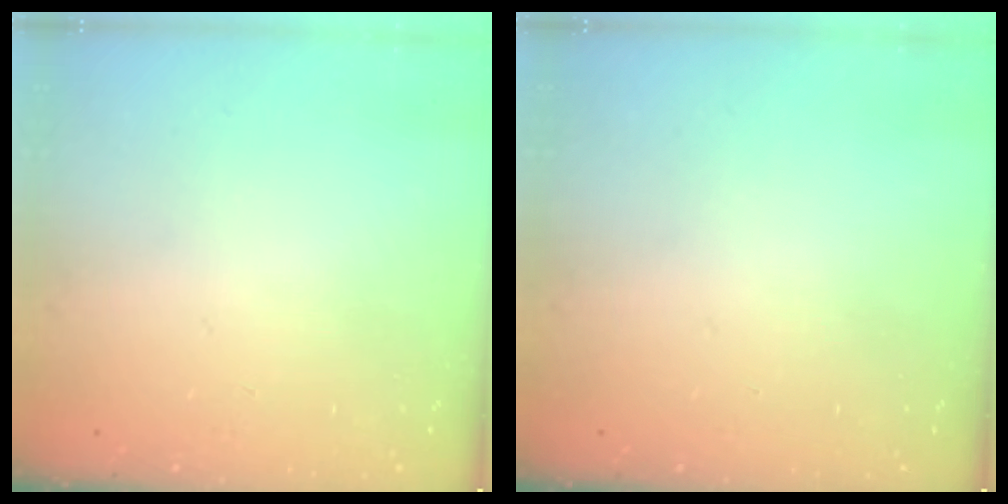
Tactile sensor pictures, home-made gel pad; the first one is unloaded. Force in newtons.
{"total": 0.0}